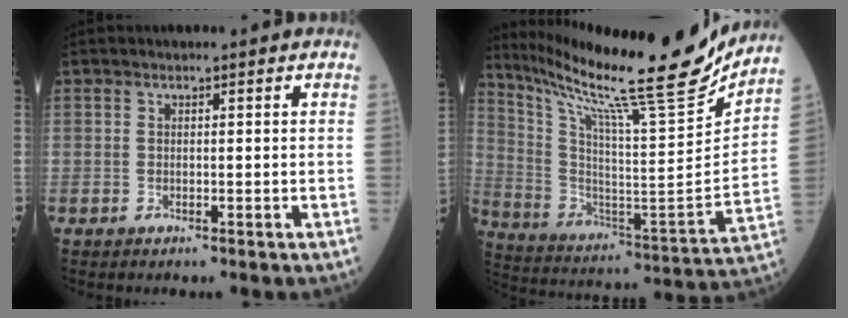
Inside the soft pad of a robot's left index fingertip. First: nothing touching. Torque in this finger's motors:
{"motor_torque": [0.86, -1.27, 0.16, 0.05]}